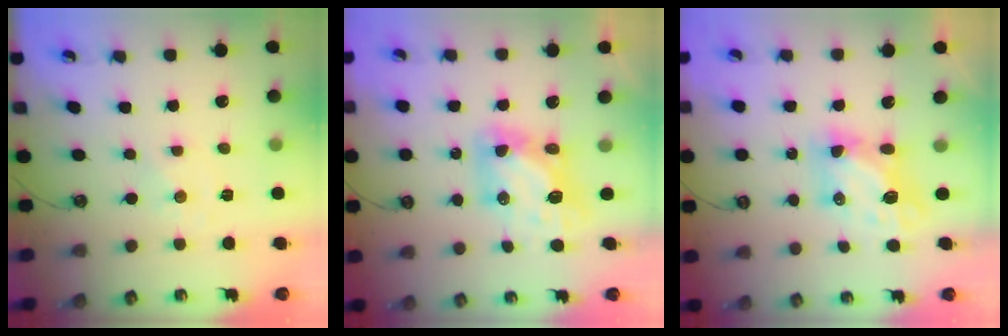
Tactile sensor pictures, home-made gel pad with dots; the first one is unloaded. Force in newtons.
{"total": 10.5, "press": 10.4, "slide": 1.0}
{"total": 7.5, "press": 7.5, "slide": 0.7}